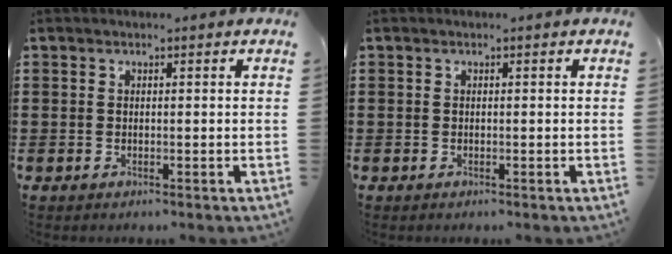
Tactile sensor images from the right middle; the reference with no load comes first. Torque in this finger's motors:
{"motor_torque": [0.12, -0.09, 0.00, -0.01]}